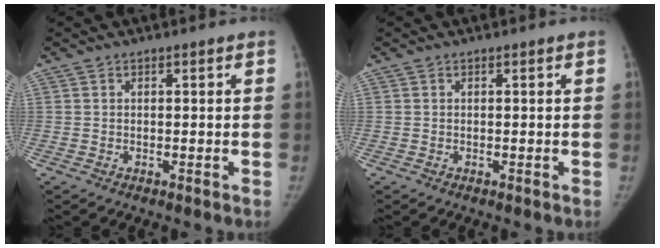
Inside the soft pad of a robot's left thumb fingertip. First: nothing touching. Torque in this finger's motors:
{"motor_torque": [0.03, 0.04, 0.22, -0.27, 0.01]}